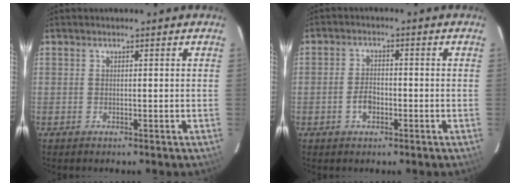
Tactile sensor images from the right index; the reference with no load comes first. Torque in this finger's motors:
{"motor_torque": [0.69, -0.21, 0.12, 0.03]}